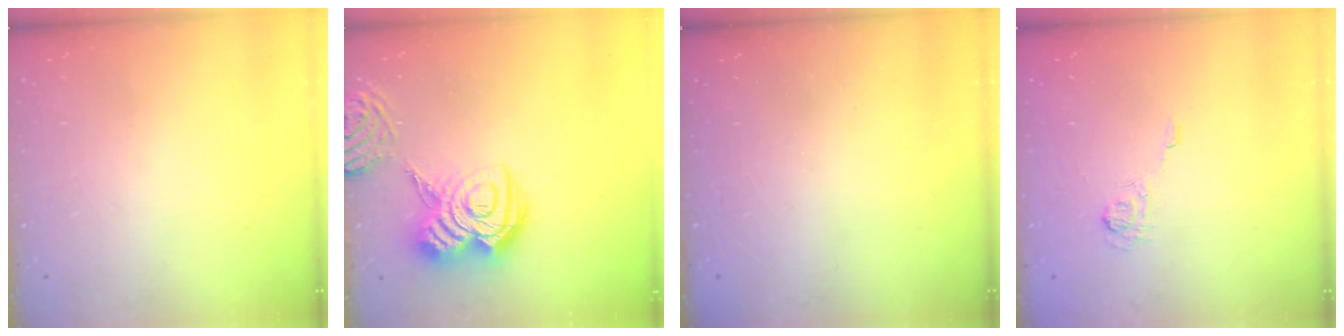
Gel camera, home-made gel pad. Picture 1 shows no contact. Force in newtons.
{"total": 17.5, "press": 17.4, "slide": 1.6}
{"total": 2.3, "press": 2.1, "slide": 0.8}
{"total": 3.2, "press": 2.8, "slide": 1.6}